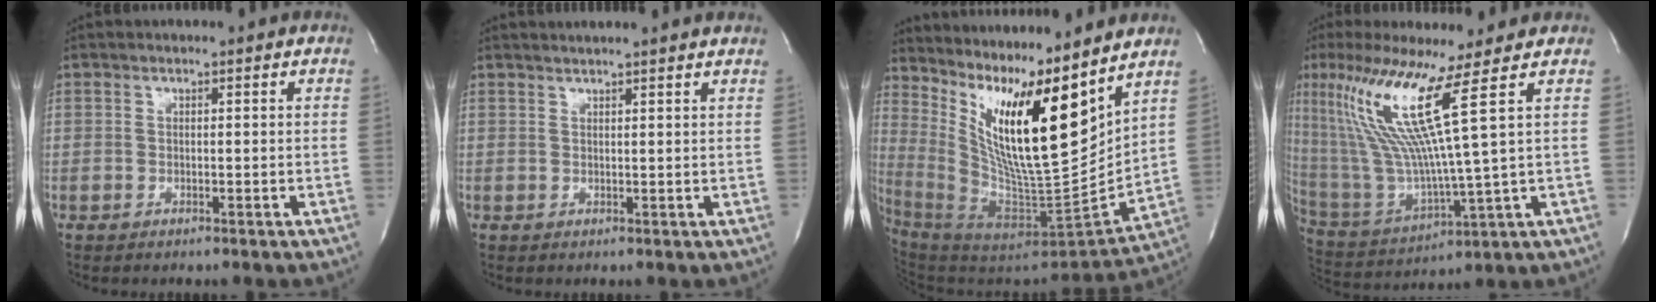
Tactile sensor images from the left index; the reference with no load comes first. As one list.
[{"total": 5.5, "force": [5.1, -0.7, 2.0], "torque": [-0.025, 0.015, 0.052]}, {"total": 19.7, "force": [10.9, 2.6, 16.2], "torque": [-0.289, -0.025, 0.195]}, {"total": 14.6, "force": [6.5, -2.3, 12.8], "torque": [-0.264, -0.017, 0.124]}]